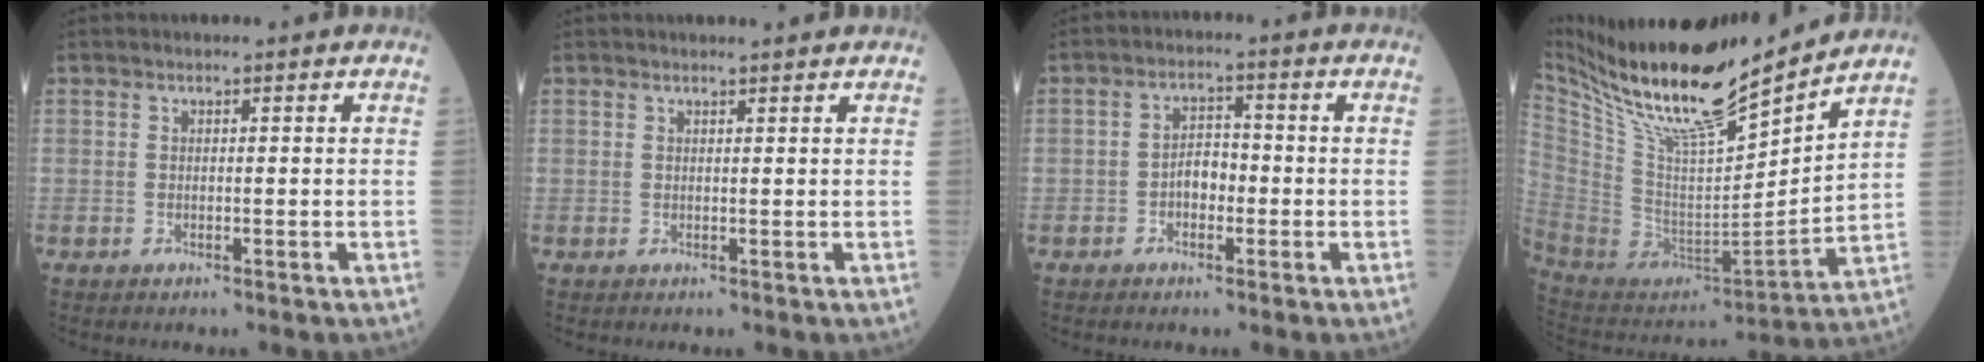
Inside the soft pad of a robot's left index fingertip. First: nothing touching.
{"total": 3.0, "force": [2.8, 0.0, 1.0], "torque": [-0.015, 0.011, 0.031]}
{"total": 3.5, "force": [-1.1, 2.0, 2.6], "torque": [-0.046, 0.013, -0.023]}
{"total": 21.5, "force": [17.8, 1.8, 11.8], "torque": [-0.214, -0.013, 0.329]}